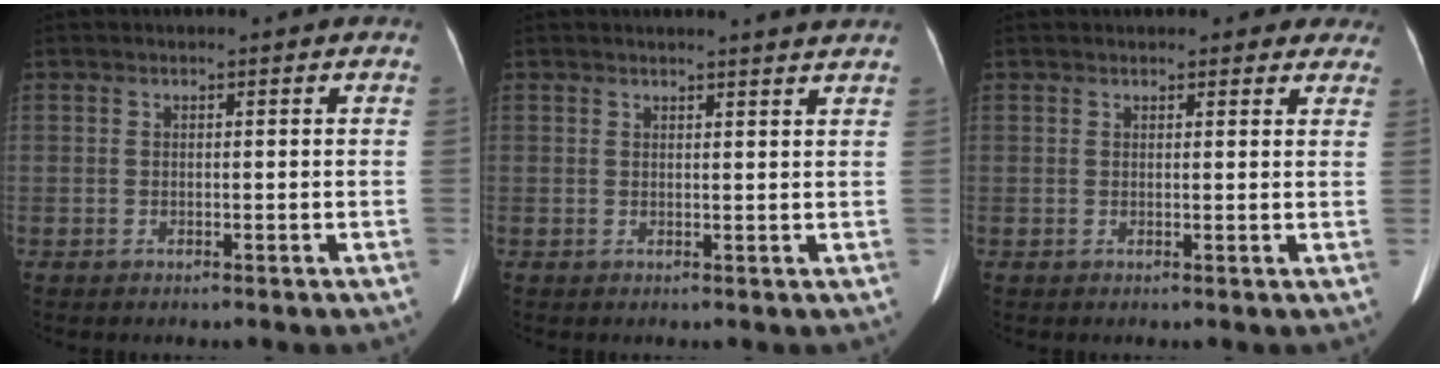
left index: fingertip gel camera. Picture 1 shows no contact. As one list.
[{"total": 3.9, "force": [3.6, -0.7, 1.3], "torque": [-0.016, 0.000, 0.032]}, {"total": 5.8, "force": [5.2, 2.0, 1.7], "torque": [0.005, 0.011, 0.046]}]